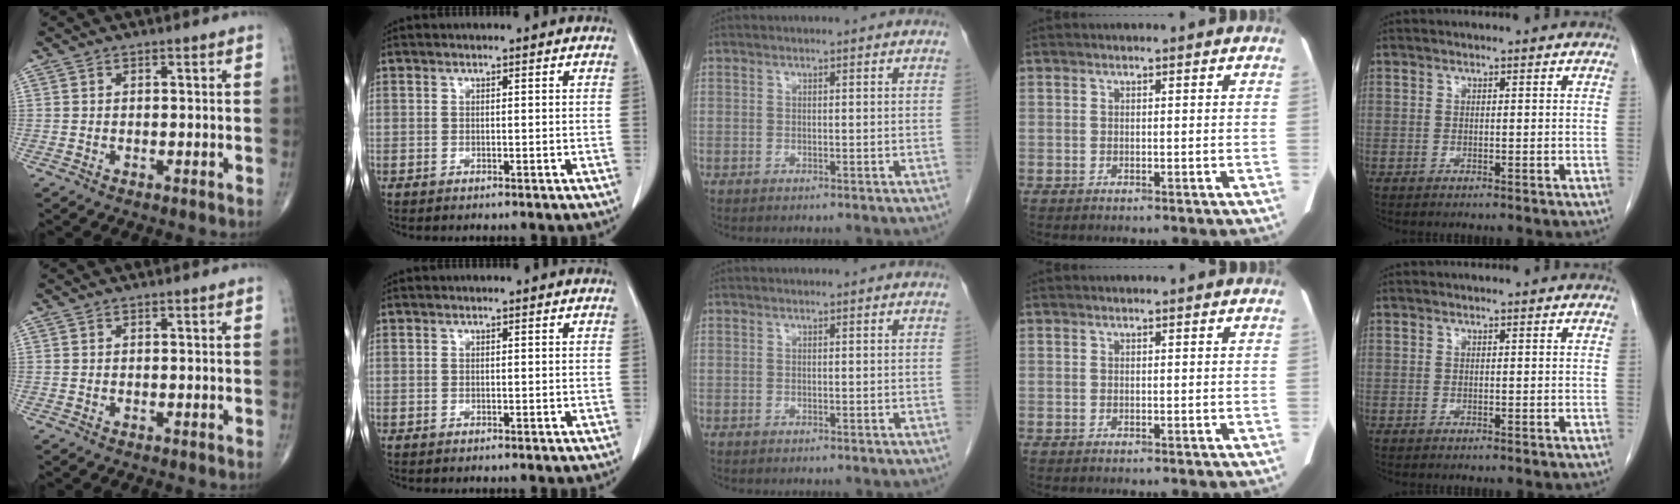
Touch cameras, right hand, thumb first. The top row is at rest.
{}